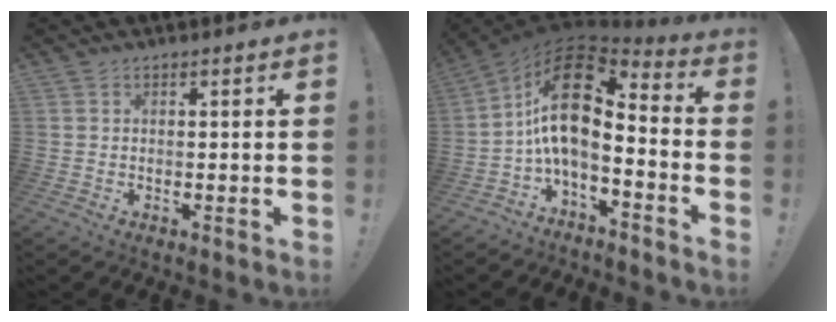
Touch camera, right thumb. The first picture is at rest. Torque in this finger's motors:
{"motor_torque": [2.75, 2.27, 1.64, -1.13, 0.22]}